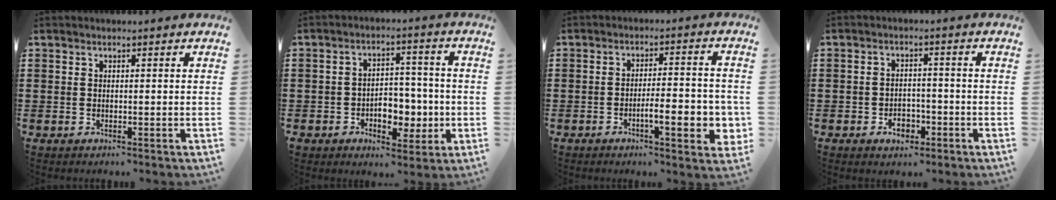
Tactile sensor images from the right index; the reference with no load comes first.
{"total": 6.3, "force": [-1.7, 4.9, 3.5], "torque": [-0.054, 0.010, -0.032]}
{"total": 7.3, "force": [-2.4, 2.2, 6.6], "torque": [-0.091, -0.002, -0.041]}
{"total": 3.6, "force": [-1.9, 2.3, 2.0], "torque": [-0.030, -0.001, -0.038]}